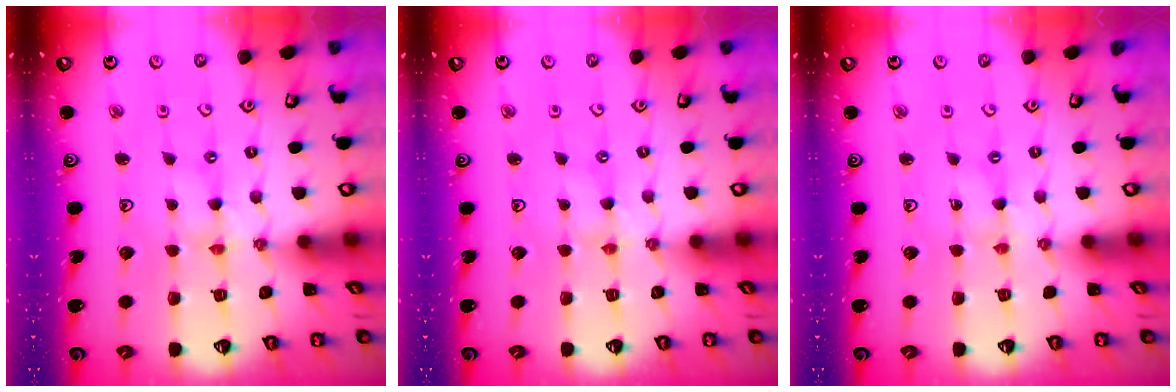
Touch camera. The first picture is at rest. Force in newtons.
{"total": 0.8, "press": 0.8, "slide": 0.2}
{"total": 0.0}